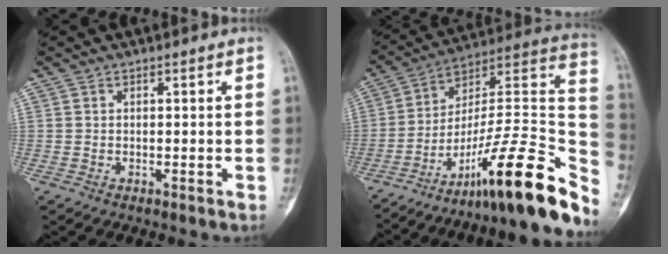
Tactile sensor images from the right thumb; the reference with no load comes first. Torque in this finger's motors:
{"motor_torque": [0.39, 0.16, 1.24, -1.54, 0.13]}